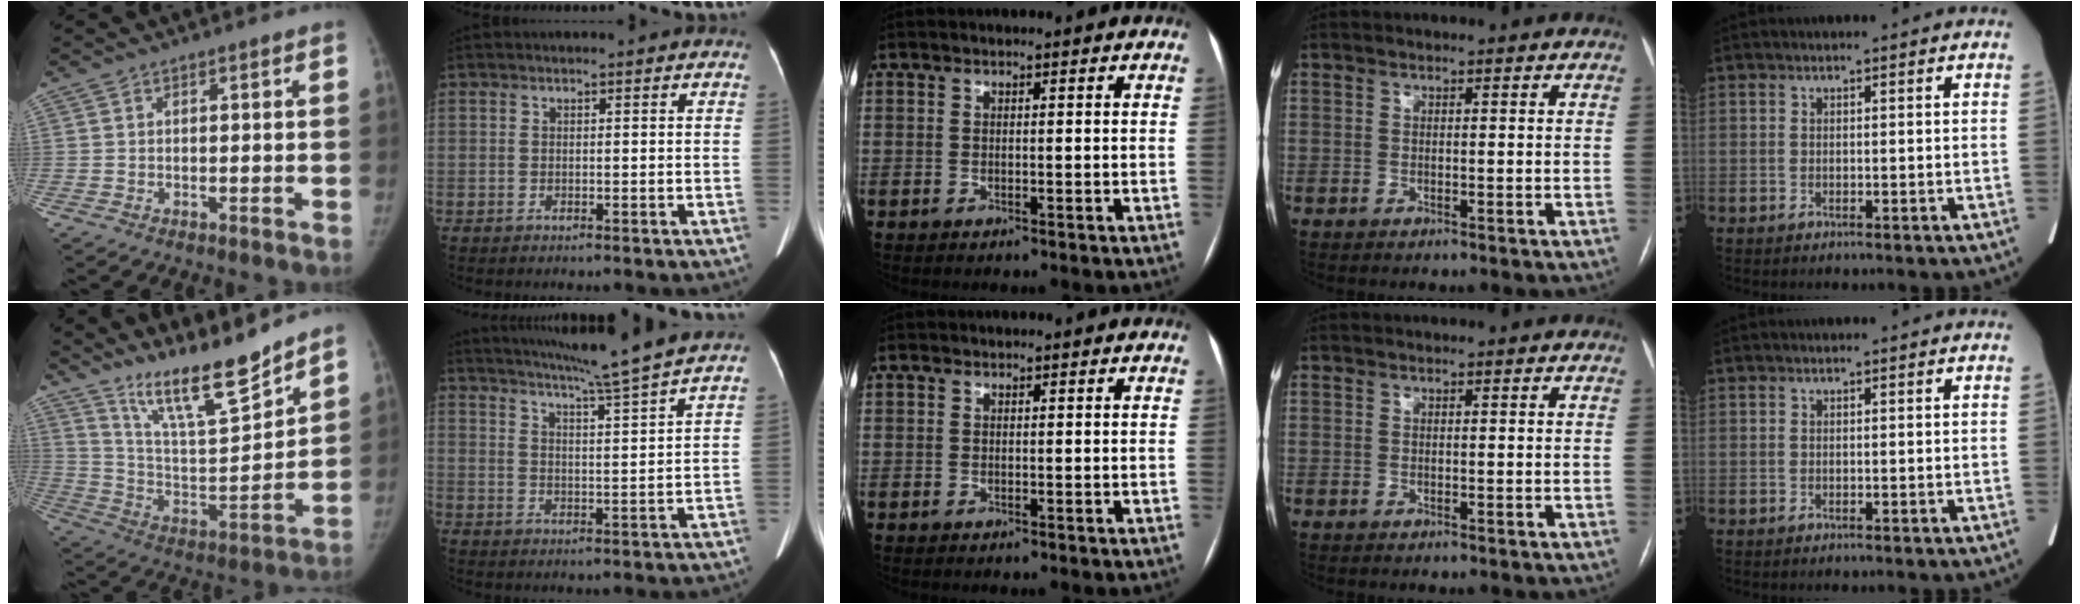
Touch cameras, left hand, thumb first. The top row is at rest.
{"thumb": {"total": 16.2, "force": [13.4, 2.4, 8.8], "torque": [-0.125, -0.090, 0.245]}, "index": {"total": 11.0, "force": [9.6, -2.4, 4.9], "torque": [-0.086, -0.019, 0.142]}, "middle": {"total": 1.8, "force": [-0.7, -1.4, -1.0], "torque": [0.018, -0.003, -0.012]}}